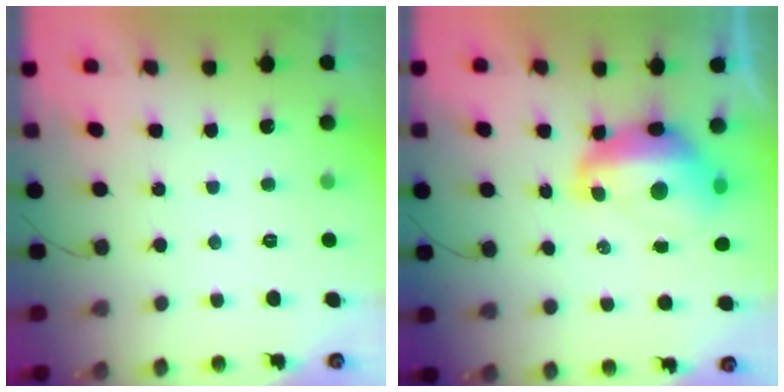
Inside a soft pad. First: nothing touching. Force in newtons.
{"total": 12.8, "press": 12.7, "slide": 1.1}